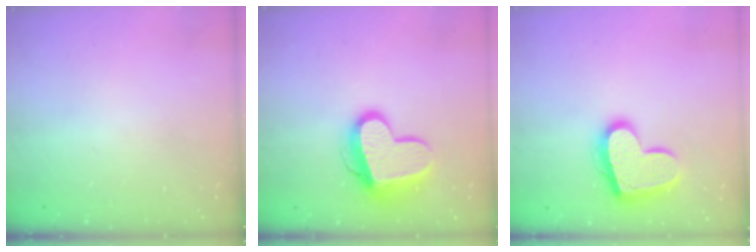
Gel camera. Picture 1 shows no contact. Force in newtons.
{"total": 13.5, "press": 13.5, "slide": 1.1}
{"total": 15.9, "press": 15.9, "slide": 0.9}